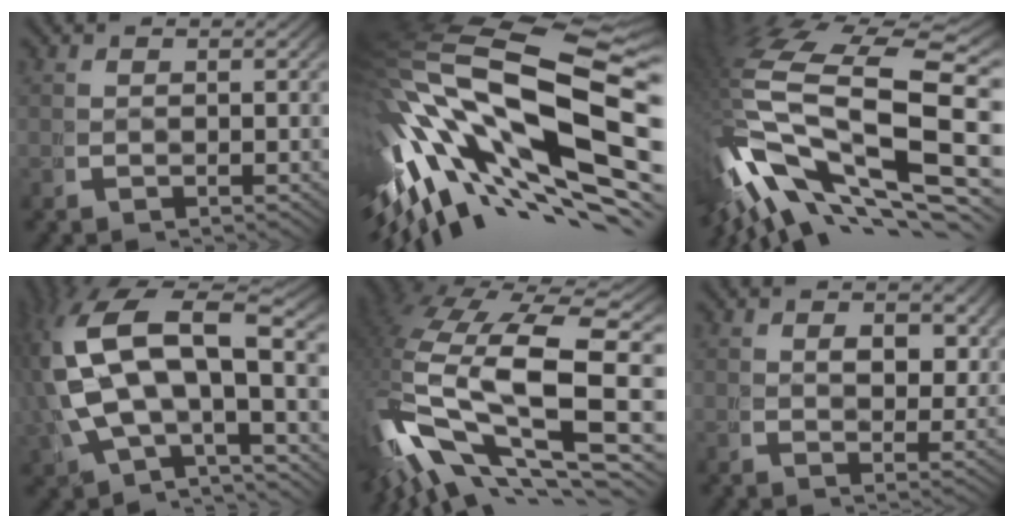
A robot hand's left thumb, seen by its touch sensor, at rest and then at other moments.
{"total": 19.6, "force": [0.9, 10.5, 16.6], "torque": [-0.348, -0.037, 0.043]}
{"total": 17.9, "force": [0.2, 8.9, 15.6], "torque": [-0.339, -0.043, 0.043]}
{"total": 12.6, "force": [1.2, 7.7, 10.0], "torque": [-0.217, -0.024, 0.033]}
{"total": 16.5, "force": [0.2, 9.2, 13.7], "torque": [-0.308, -0.054, 0.035]}
{"total": 2.7, "force": [1.4, 1.3, 1.9], "torque": [-0.032, -0.014, 0.027]}